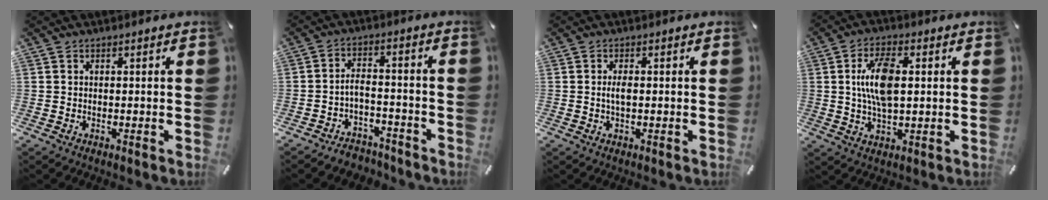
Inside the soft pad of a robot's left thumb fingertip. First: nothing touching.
{"total": 4.4, "force": [-3.2, 2.4, 1.9], "torque": [-0.038, 0.013, -0.063]}
{"total": 2.6, "force": [0.1, 1.0, 2.4], "torque": [-0.055, -0.002, -0.002]}
{"total": 10.3, "force": [1.5, 4.8, 9.0], "torque": [-0.192, 0.000, 0.018]}